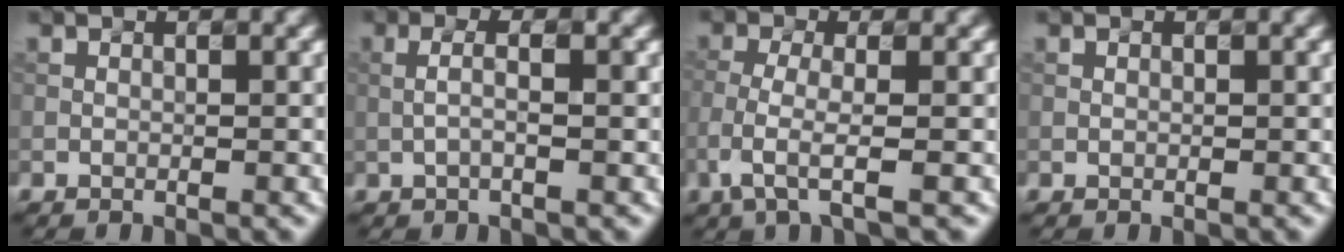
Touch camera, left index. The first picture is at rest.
{"total": 1.7, "force": [-0.1, 0.3, 1.7], "torque": [-0.036, 0.008, -0.002]}
{"total": 3.0, "force": [-1.4, 0.7, 2.5], "torque": [-0.058, 0.001, -0.028]}
{"total": 0.0}